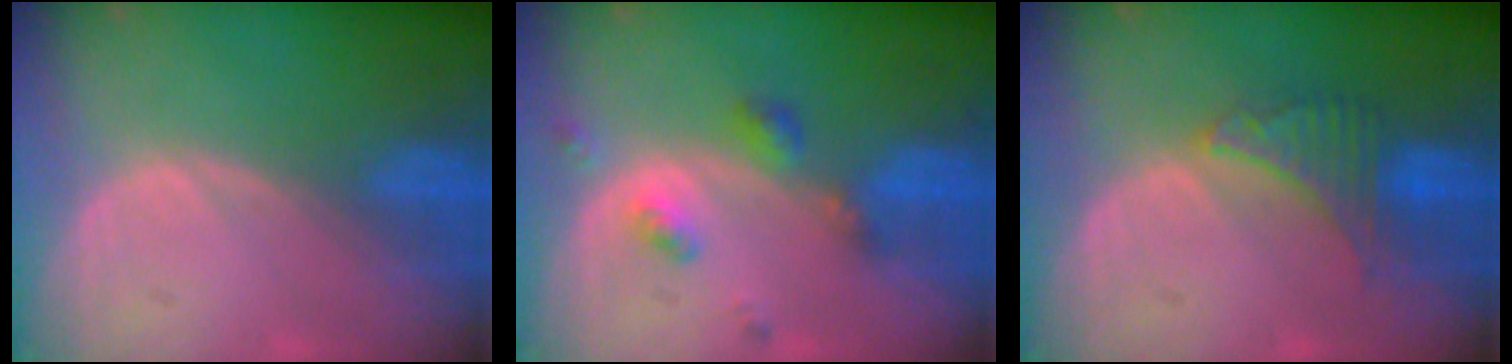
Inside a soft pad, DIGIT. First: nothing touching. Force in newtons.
{"total": 4.9, "press": 4.3, "slide": 2.3}
{"total": 5.0, "press": 5.0, "slide": 0.4}